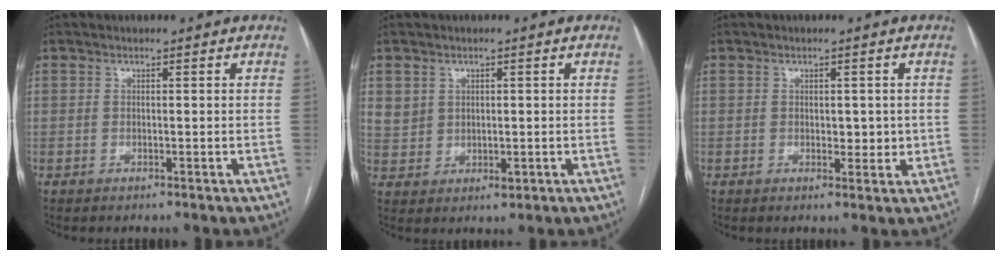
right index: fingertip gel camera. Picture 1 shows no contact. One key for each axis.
{"total": 4.3, "fx": 1.4, "fy": 3.8, "fz": 1.4, "tx": -0.025, "ty": 0.000, "tz": 0.038}
{"total": 2.8, "fx": 0.3, "fy": 1.7, "fz": 2.1, "tx": -0.025, "ty": 0.000, "tz": 0.008}